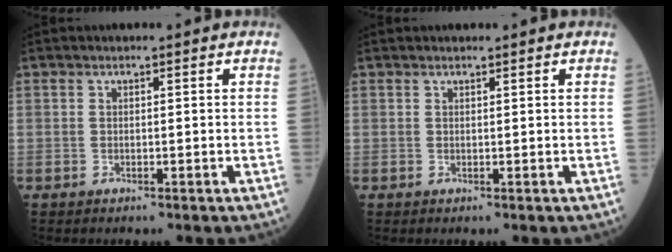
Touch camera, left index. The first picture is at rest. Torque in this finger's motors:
{"motor_torque": [0.10, -0.10, 0.03, 0.01]}